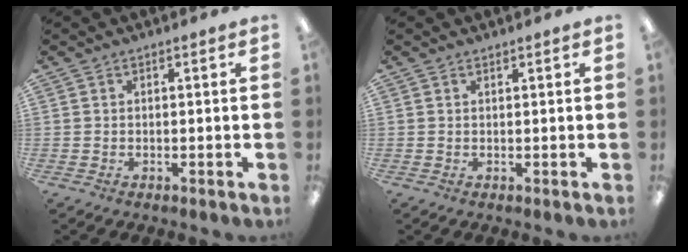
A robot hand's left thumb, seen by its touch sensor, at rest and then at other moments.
{"total": 0.5, "force": [0.5, 0.0, 0.0], "torque": [-0.001, 0.000, 0.009]}